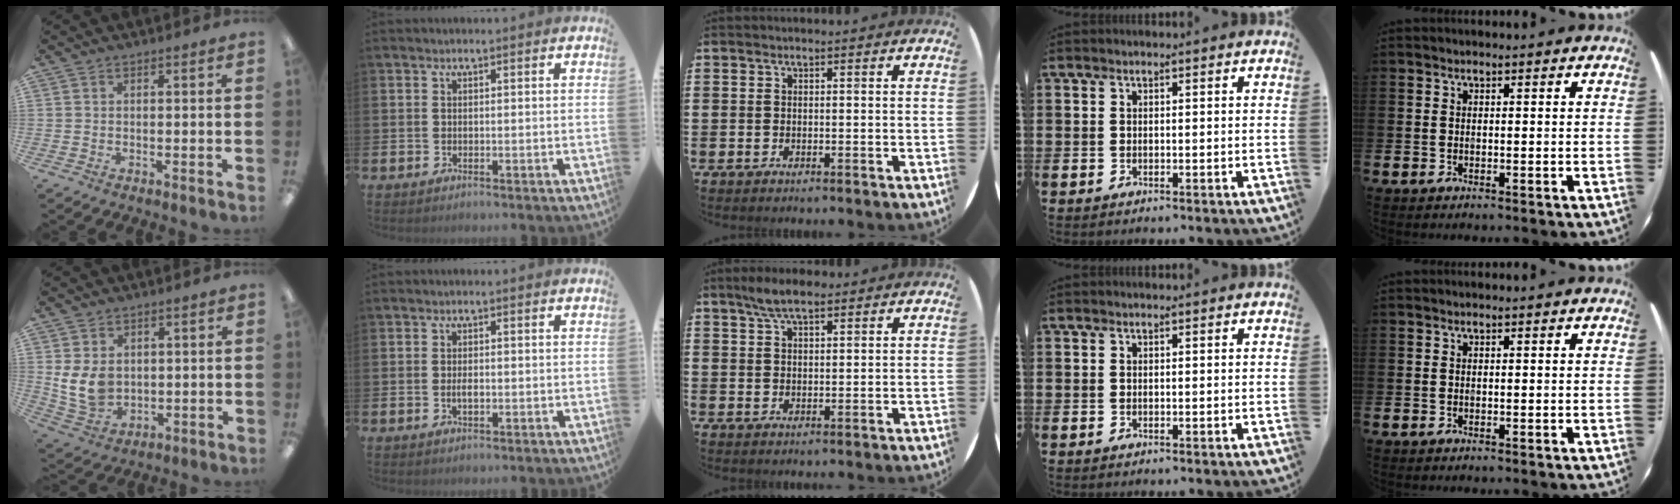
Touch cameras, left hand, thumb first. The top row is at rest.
{"thumb": {"total": 8.6, "force": [1.5, 6.6, 5.3], "torque": [-0.121, -0.006, 0.029]}, "index": {"total": 1.6, "force": [-0.2, 0.8, 1.4], "torque": [-0.020, 0.000, -0.006]}, "middle": {"total": 4.4, "force": [3.3, 1.4, 2.5], "torque": [-0.048, 0.001, 0.059]}}